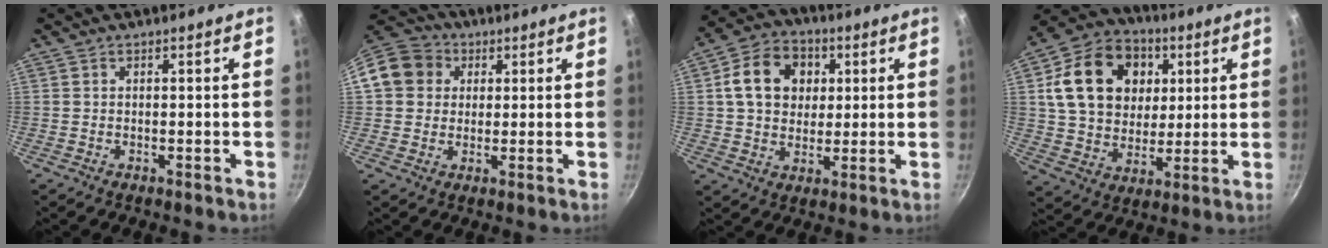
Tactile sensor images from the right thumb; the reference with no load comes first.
{"total": 12.2, "force": [2.9, 10.8, 4.9], "torque": [-0.084, 0.030, 0.039]}
{"total": 12.9, "force": [3.1, 10.2, 7.2], "torque": [-0.097, 0.011, 0.042]}
{"total": 20.2, "force": [5.2, 15.6, 11.7], "torque": [-0.178, 0.005, 0.089]}